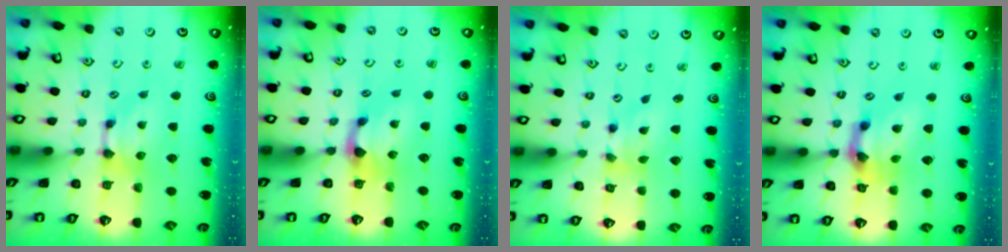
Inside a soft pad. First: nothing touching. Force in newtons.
{"total": 1.4, "press": 0.6, "slide": 1.2}
{"total": 1.9, "press": 1.3, "slide": 1.3}
{"total": 6.2, "press": 5.7, "slide": 2.6}